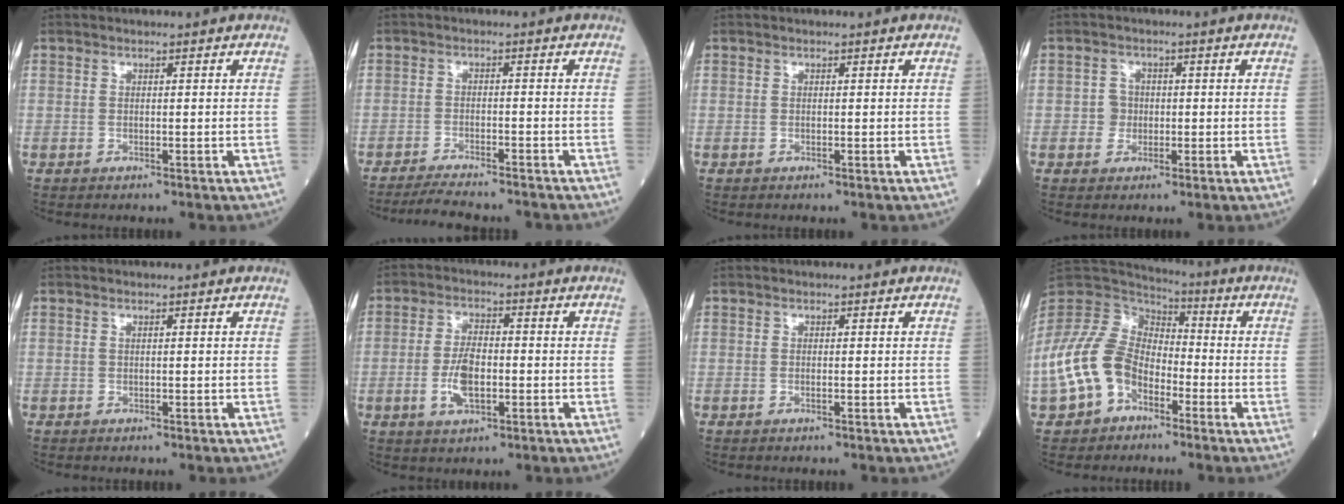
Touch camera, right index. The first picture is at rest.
{"total": 8.4, "force": [-7.9, 0.7, 2.9], "torque": [-0.044, -0.010, -0.120]}
{"total": 0.0}
{"total": 2.3, "force": [-0.4, 2.3, 0.5], "torque": [-0.001, 0.007, -0.007]}
{"total": 0.0}
{"total": 6.2, "force": [-1.5, 2.7, 5.3], "torque": [-0.113, 0.004, -0.024]}
{"total": 0.0}
{"total": 12.7, "force": [-5.3, 8.9, 7.3], "torque": [-0.178, 0.019, -0.104]}